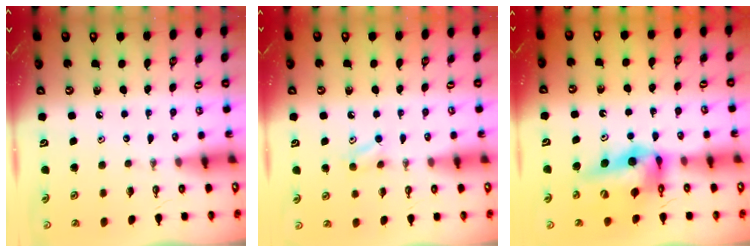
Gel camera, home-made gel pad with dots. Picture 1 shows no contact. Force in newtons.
{"total": 4.0, "press": 4.0, "slide": 0.4}
{"total": 14.0, "press": 13.0, "slide": 5.2}